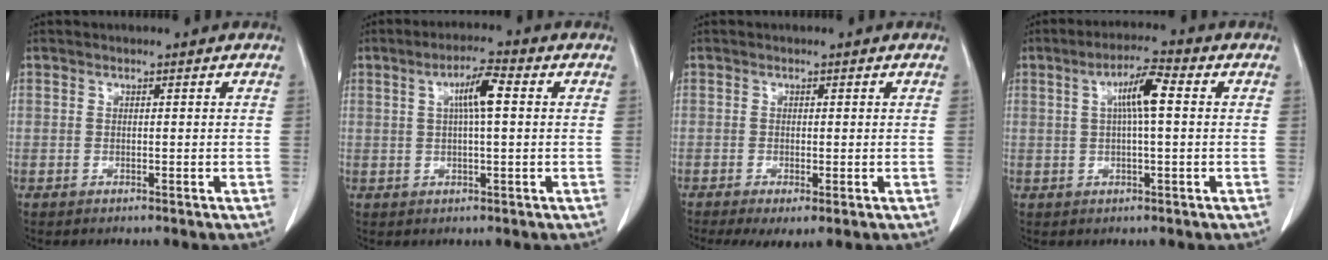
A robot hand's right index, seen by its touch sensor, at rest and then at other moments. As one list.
[{"total": 5.3, "force": [1.2, 0.5, 5.2], "torque": [-0.093, 0.009, 0.020]}, {"total": 3.7, "force": [-1.8, 1.1, 3.0], "torque": [-0.050, -0.012, -0.027]}, {"total": 6.0, "force": [1.2, 0.6, 5.9], "torque": [-0.106, 0.013, 0.019]}]